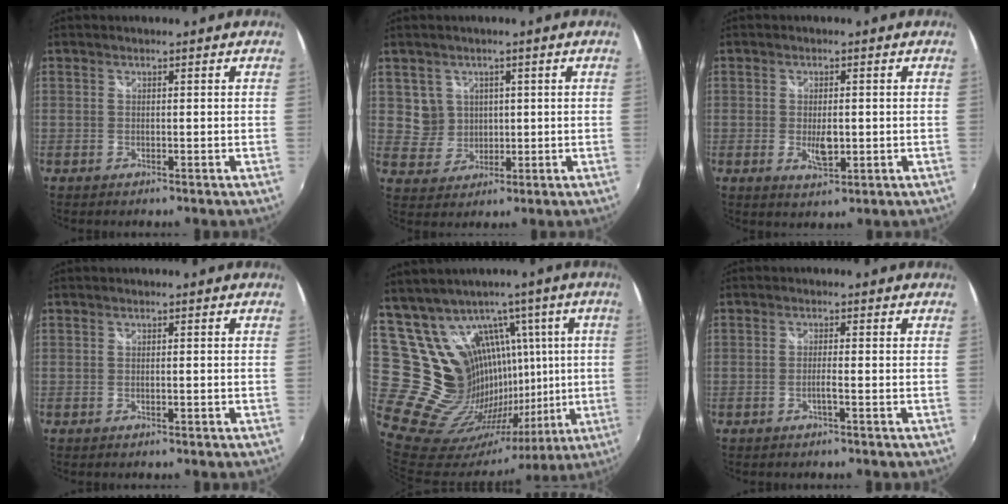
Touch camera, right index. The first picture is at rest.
{"total": 5.1, "force": [1.5, 4.8, 0.7], "torque": [-0.010, 0.009, 0.038]}
{"total": 4.4, "force": [-0.6, 2.1, 3.8], "torque": [-0.065, -0.009, -0.007]}
{"total": 1.1, "force": [-0.3, 0.3, 1.0], "torque": [-0.016, 0.000, -0.006]}
{"total": 22.2, "force": [9.3, 16.8, 11.0], "torque": [-0.222, 0.018, 0.188]}
{"total": 1.7, "force": [-0.7, -0.2, 1.6], "torque": [-0.028, -0.001, -0.015]}